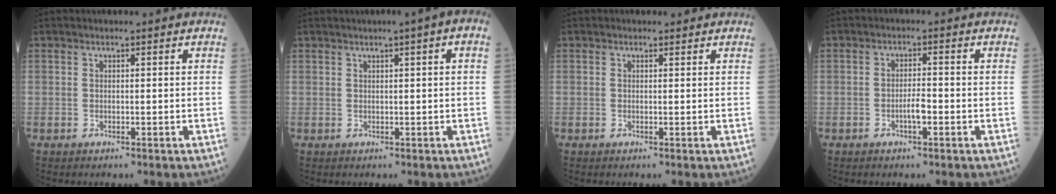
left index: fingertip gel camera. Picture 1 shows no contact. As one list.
[{"total": 3.7, "force": [1.4, 0.0, 3.4], "torque": [-0.046, 0.010, 0.016]}, {"total": 0.6, "force": [0.4, 0.4, 0.0], "torque": [-0.005, -0.006, 0.002]}, {"total": 2.3, "force": [-1.1, 0.4, 1.9], "torque": [-0.031, -0.001, -0.022]}]